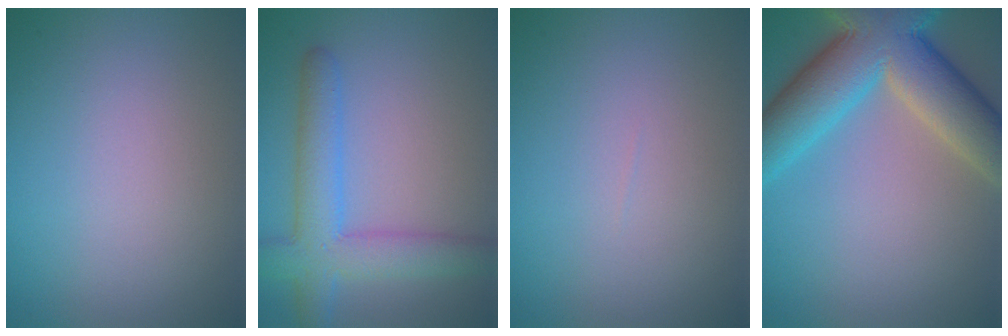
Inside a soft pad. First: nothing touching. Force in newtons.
{"total": 5.6, "press": 5.6, "slide": 0.2}
{"total": 0.0}
{"total": 10.6, "press": 10.6, "slide": 0.7}